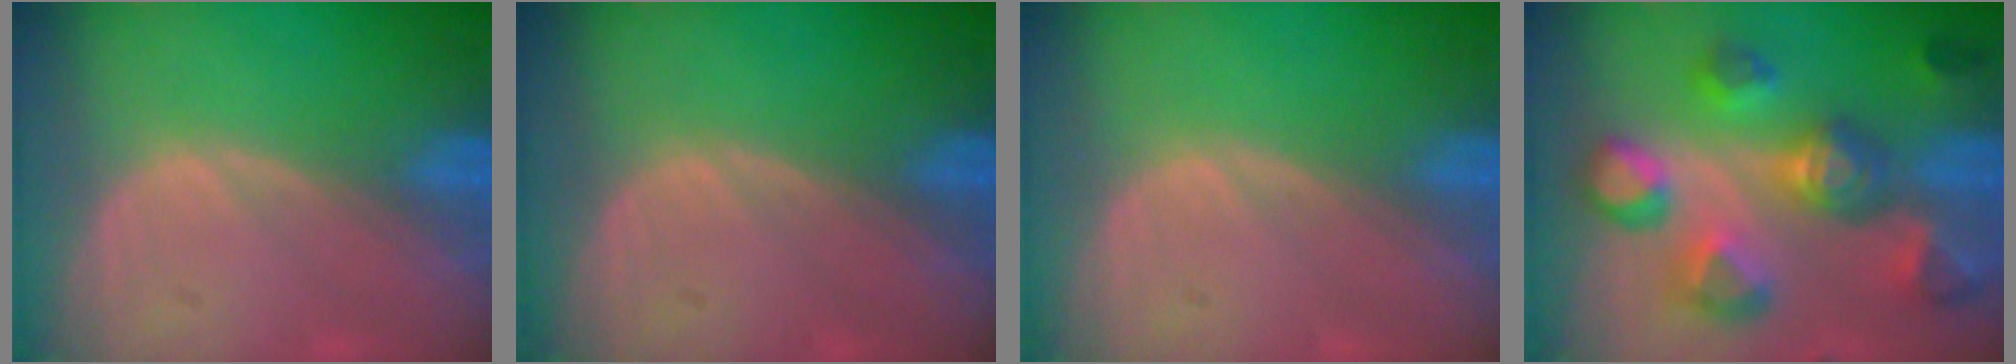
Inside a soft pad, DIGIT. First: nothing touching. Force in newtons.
{"total": 0.0}
{"total": 0.0}
{"total": 10.5, "press": 10.0, "slide": 3.3}